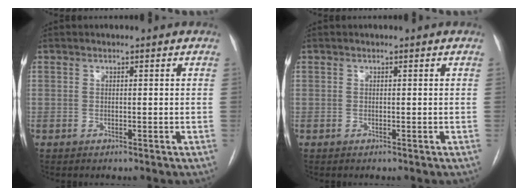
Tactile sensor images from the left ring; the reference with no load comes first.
{"total": 0.0}